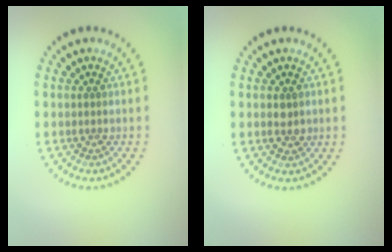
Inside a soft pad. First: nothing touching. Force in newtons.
{"total": 1.5, "press": 1.5, "slide": 0.1}